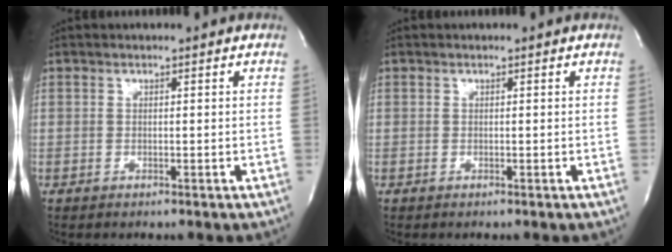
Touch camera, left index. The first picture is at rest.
{"total": 0.0}